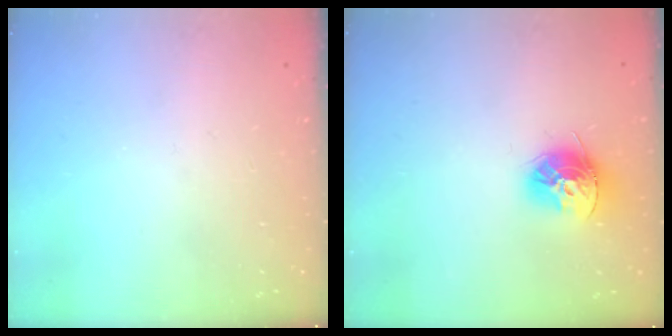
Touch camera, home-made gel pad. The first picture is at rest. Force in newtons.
{"total": 12.6, "press": 12.5, "slide": 1.2}